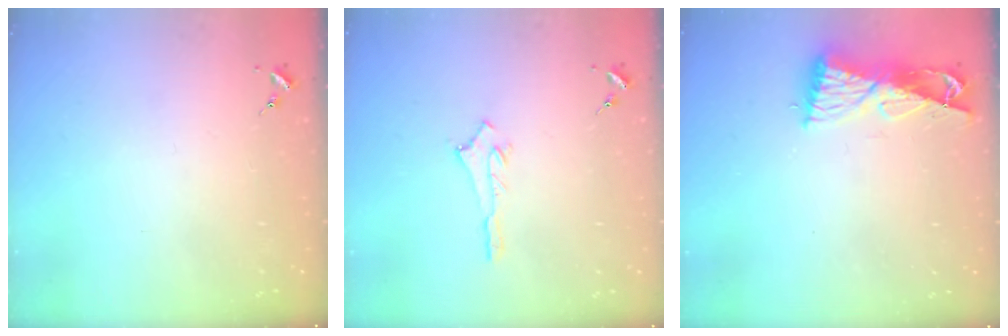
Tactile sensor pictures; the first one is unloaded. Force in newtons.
{"total": 2.6, "press": 2.6, "slide": 0.4}
{"total": 8.9, "press": 8.9, "slide": 0.9}